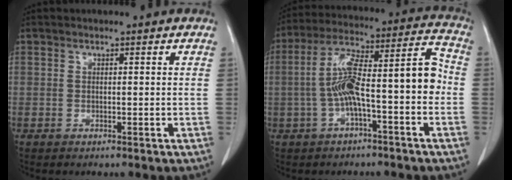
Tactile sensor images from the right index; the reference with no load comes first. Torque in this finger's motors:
{"motor_torque": [0.73, 0.06, 0.42, 0.16]}